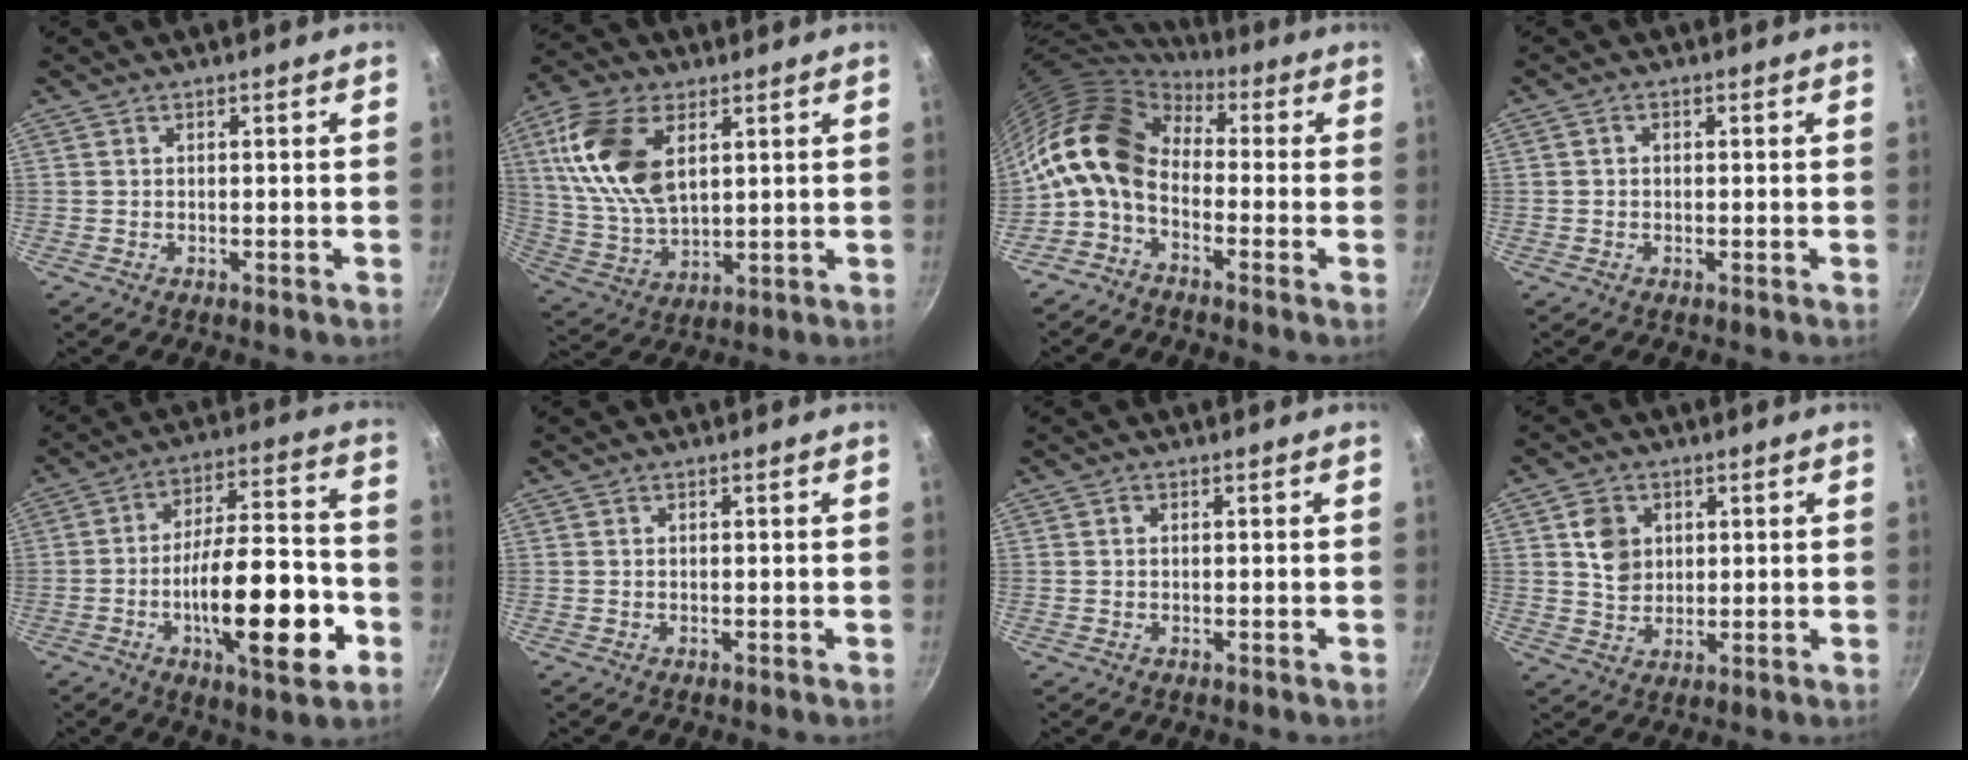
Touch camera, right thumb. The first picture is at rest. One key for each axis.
{"total": 16.3, "fx": 5.4, "fy": 9.1, "fz": 12.3, "tx": -0.227, "ty": -0.010, "tz": 0.112}
{"total": 13.6, "fx": -0.9, "fy": 9.1, "fz": 10.0, "tx": -0.175, "ty": 0.032, "tz": -0.039}
{"total": 1.1, "fx": 0.0, "fy": 0.9, "fz": 0.6, "tx": -0.010, "ty": 0.006, "tz": -0.001}
{"total": 20.7, "fx": -6.5, "fy": 7.0, "fz": 18.4, "tx": -0.265, "ty": 0.041, "tz": -0.098}
{"total": 0.0}
{"total": 0.7, "fx": 0.2, "fy": 0.5, "fz": 0.4, "tx": -0.005, "ty": 0.004, "tz": 0.002}
{"total": 6.6, "fx": 1.8, "fy": 5.3, "fz": 3.5, "tx": -0.041, "ty": -0.006, "tz": 0.033}